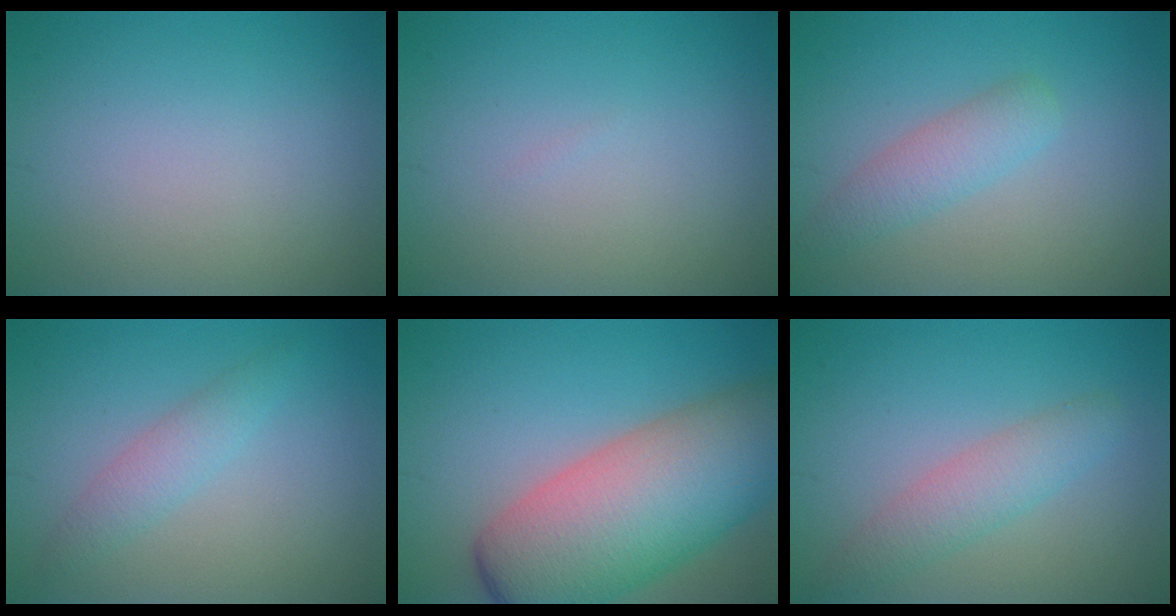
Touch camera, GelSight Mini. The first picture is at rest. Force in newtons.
{"total": 0.0}
{"total": 2.6, "press": 2.6, "slide": 0.1}
{"total": 2.2, "press": 2.2, "slide": 0.1}
{"total": 12.8, "press": 12.8, "slide": 0.5}
{"total": 3.0, "press": 2.9, "slide": 0.2}